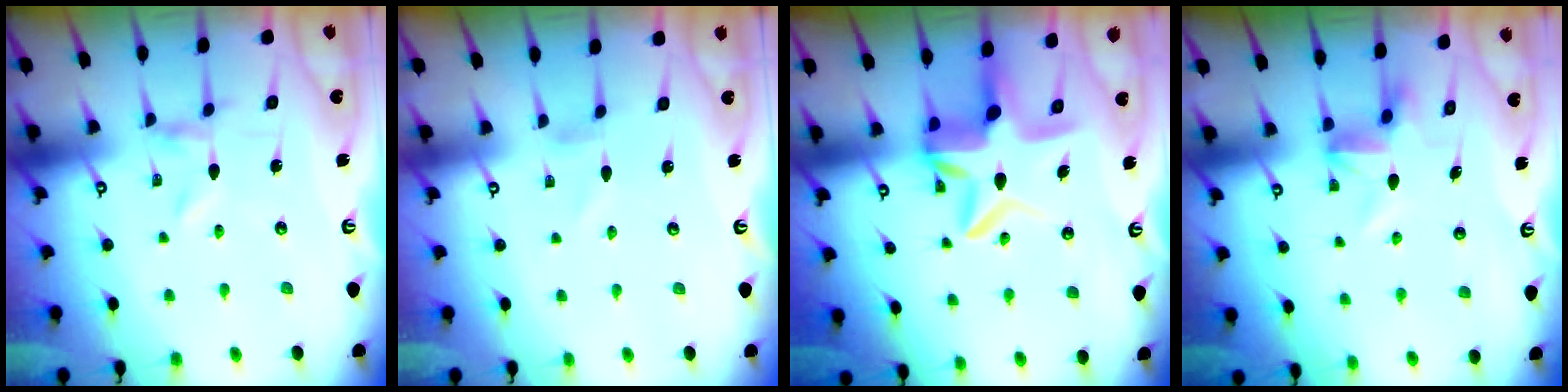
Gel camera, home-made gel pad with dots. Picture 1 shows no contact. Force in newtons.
{"total": 0.8, "press": 0.8, "slide": 0.1}
{"total": 12.1, "press": 11.9, "slide": 1.8}
{"total": 4.6, "press": 4.6, "slide": 0.2}